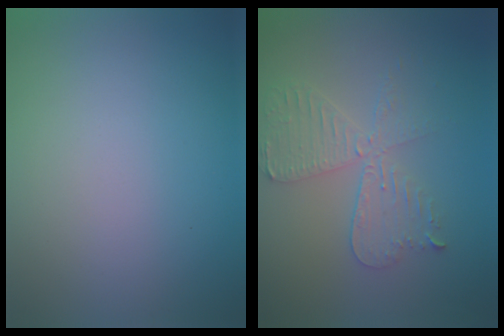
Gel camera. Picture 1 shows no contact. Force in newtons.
{"total": 4.6, "press": 4.0, "slide": 2.2}